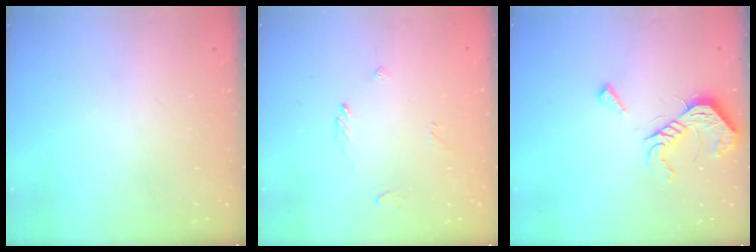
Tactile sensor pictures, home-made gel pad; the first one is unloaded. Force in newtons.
{"total": 2.6, "press": 2.5, "slide": 0.8}
{"total": 11.8, "press": 11.8, "slide": 0.8}